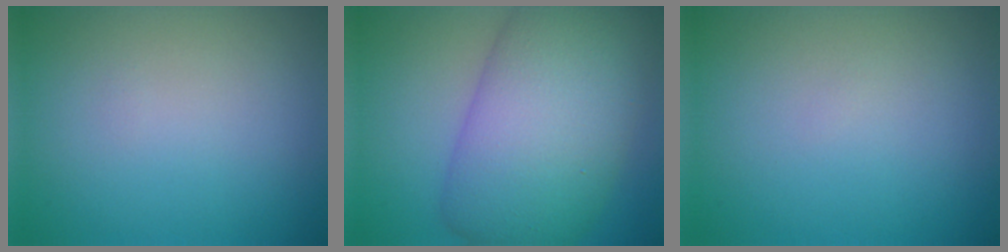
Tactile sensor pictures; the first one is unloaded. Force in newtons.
{"total": 12.3, "press": 12.2, "slide": 0.6}
{"total": 0.0}